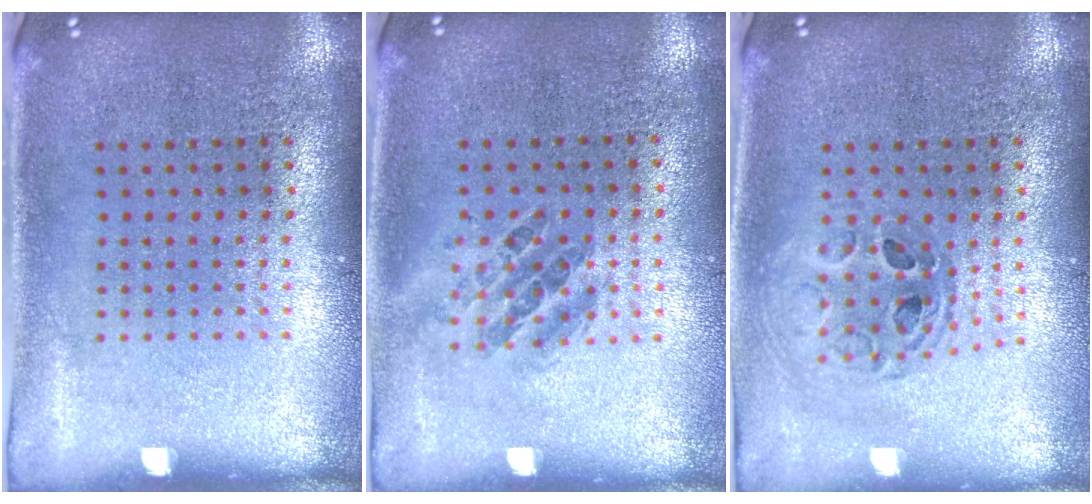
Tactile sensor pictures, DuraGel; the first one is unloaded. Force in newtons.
{"total": 0.9, "press": 0.8, "slide": 0.3}
{"total": 0.7, "press": 0.7, "slide": 0.1}